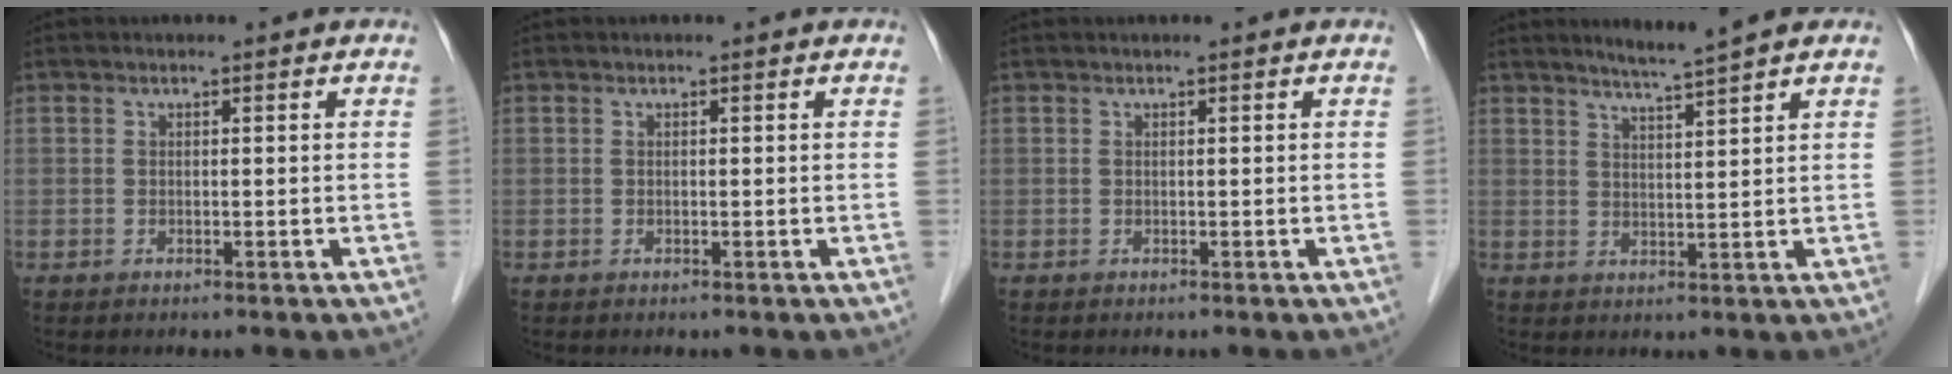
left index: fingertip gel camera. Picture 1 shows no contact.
{"total": 0.0}
{"total": 0.0}
{"total": 4.6, "force": [3.9, -0.8, 2.3], "torque": [-0.042, -0.003, 0.070]}